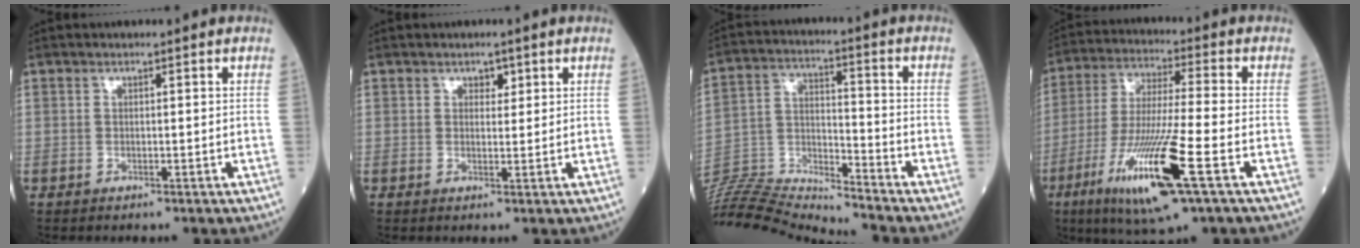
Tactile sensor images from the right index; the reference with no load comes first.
{"total": 1.5, "force": [0.9, 1.0, 0.8], "torque": [-0.005, 0.000, 0.012]}
{"total": 14.8, "force": [-14.5, -1.3, 2.4], "torque": [-0.048, 0.027, -0.266]}
{"total": 18.4, "force": [-8.0, 0.9, 16.5], "torque": [-0.352, -0.036, -0.148]}